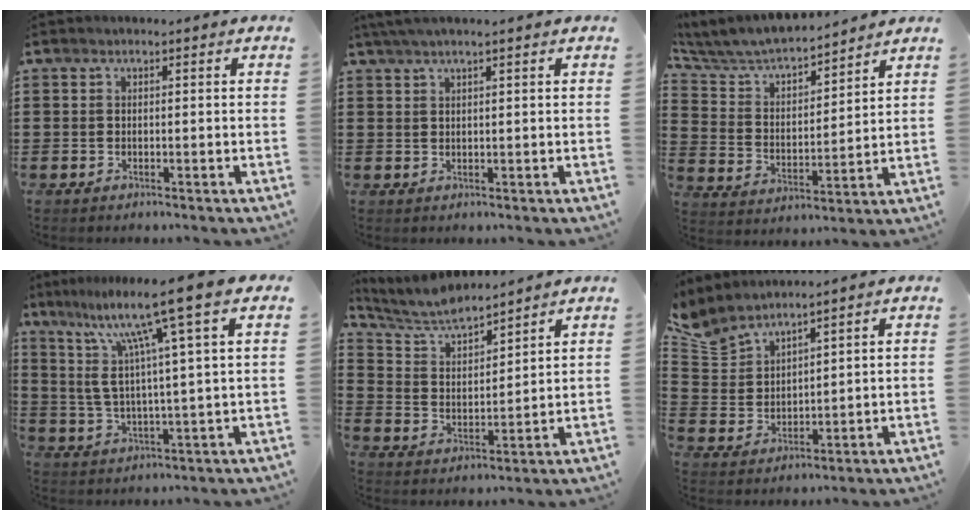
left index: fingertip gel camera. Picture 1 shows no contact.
{"total": 1.9, "force": [1.3, -0.2, 1.3], "torque": [-0.025, 0.000, 0.025]}
{"total": 6.3, "force": [6.0, 1.1, 1.7], "torque": [-0.064, -0.042, 0.099]}
{"total": 12.3, "force": [7.2, -0.5, 10.0], "torque": [-0.215, -0.027, 0.108]}
{"total": 6.5, "force": [6.1, 1.0, 2.2], "torque": [-0.067, -0.025, 0.108]}
{"total": 5.6, "force": [5.1, 1.6, 1.4], "torque": [-0.051, -0.021, 0.094]}